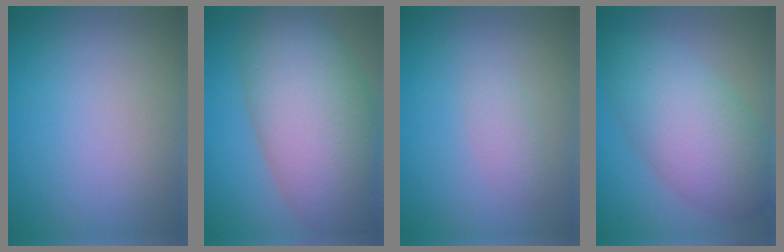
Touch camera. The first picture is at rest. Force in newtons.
{"total": 12.2, "press": 12.2, "slide": 0.6}
{"total": 1.3, "press": 1.3, "slide": 0.1}
{"total": 7.3, "press": 7.3, "slide": 0.3}